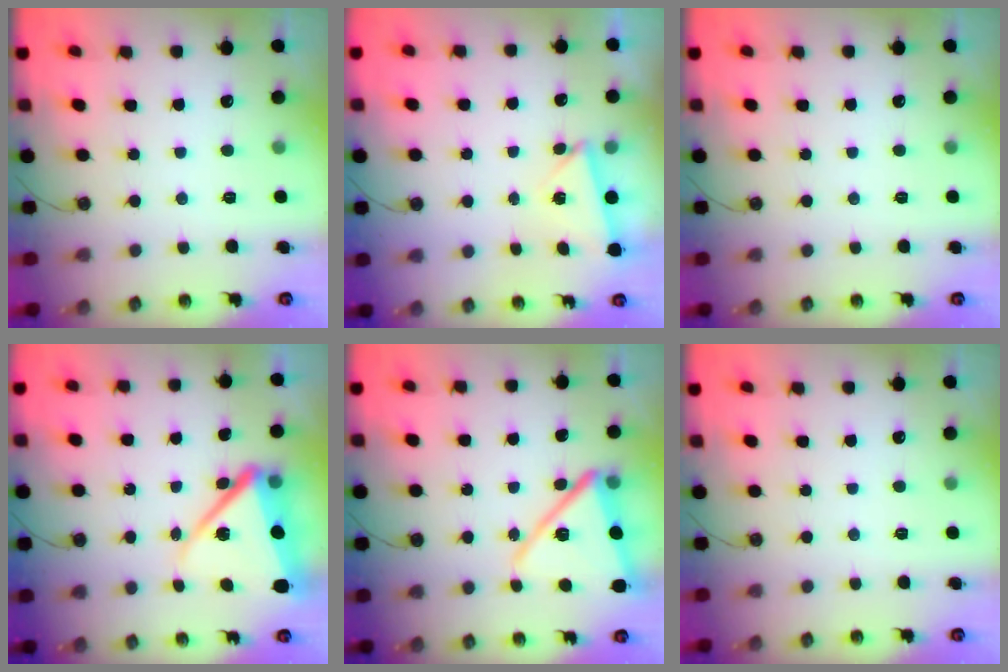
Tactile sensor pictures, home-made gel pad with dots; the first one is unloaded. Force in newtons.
{"total": 3.0, "press": 3.0, "slide": 0.5}
{"total": 0.0}
{"total": 13.1, "press": 12.9, "slide": 1.8}
{"total": 16.0, "press": 16.0, "slide": 1.0}
{"total": 0.0}